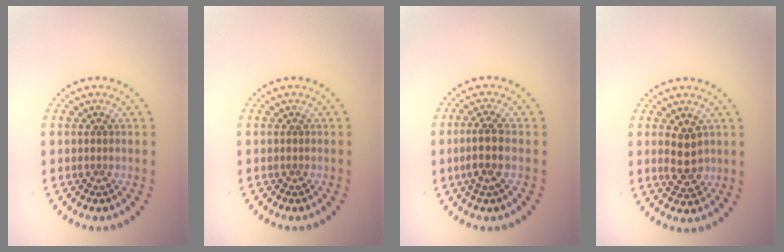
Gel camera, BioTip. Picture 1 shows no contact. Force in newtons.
{"total": 0.0}
{"total": 2.6, "press": 2.2, "slide": 1.4}
{"total": 2.6, "press": 2.6, "slide": 0.3}